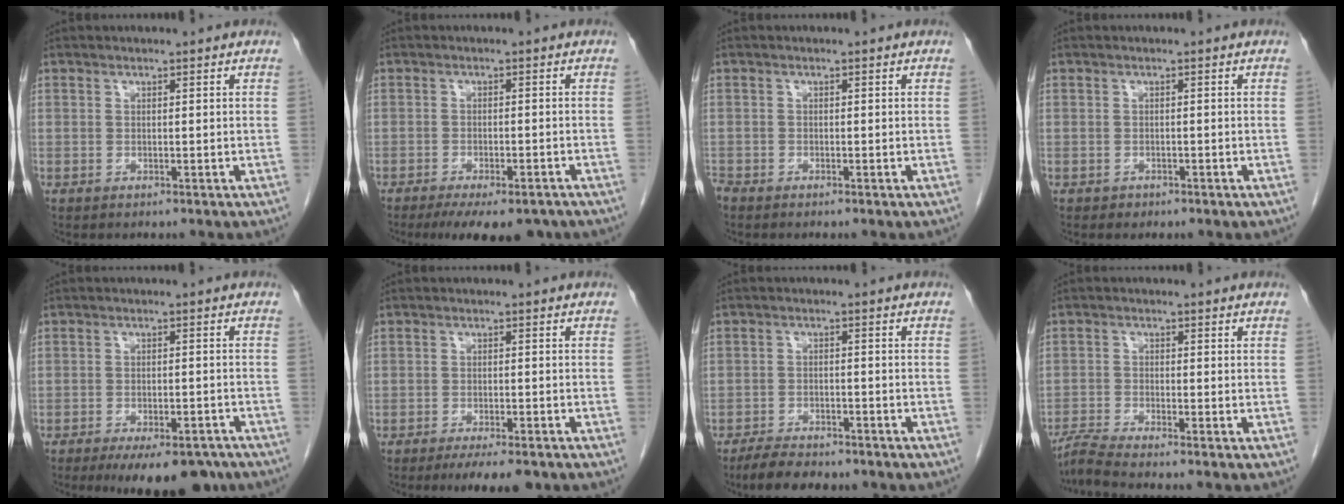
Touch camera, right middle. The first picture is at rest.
{"total": 10.5, "force": [-8.1, 3.3, 5.7], "torque": [-0.076, -0.012, -0.109]}
{"total": 0.9, "force": [-0.9, 0.2, 0.2], "torque": [-0.007, -0.002, -0.017]}
{"total": 0.8, "force": [-0.5, 0.6, 0.1], "torque": [-0.004, 0.003, -0.006]}
{"total": 11.0, "force": [-8.3, 3.9, 6.0], "torque": [-0.074, -0.007, -0.116]}
{"total": 6.0, "force": [-4.5, 1.5, 3.7], "torque": [-0.047, -0.008, -0.063]}
{"total": 5.9, "force": [-5.0, 1.8, 2.6], "torque": [-0.045, -0.009, -0.079]}
{"total": 4.3, "force": [-3.8, -1.2, 1.5], "torque": [-0.035, -0.013, -0.076]}